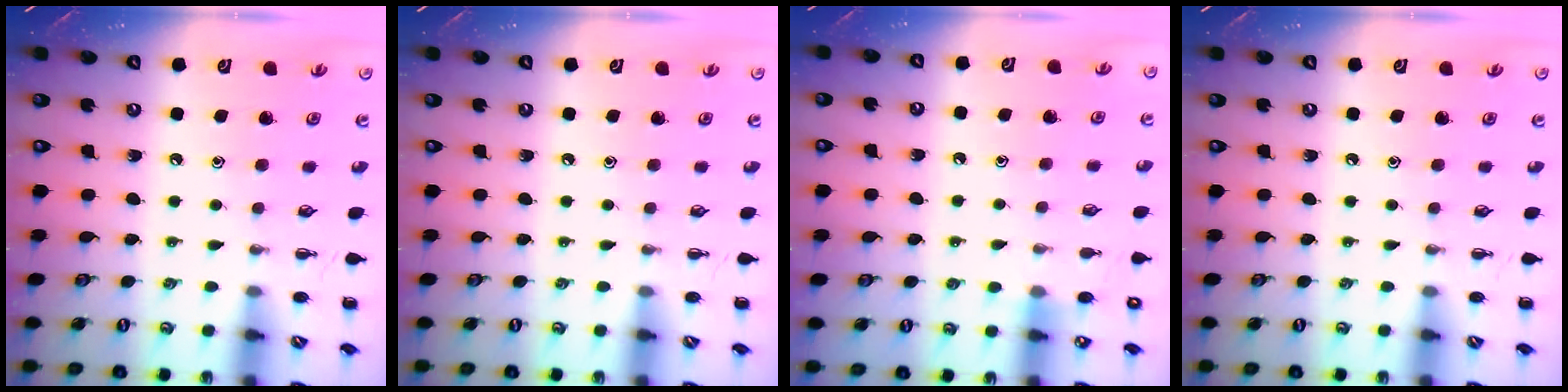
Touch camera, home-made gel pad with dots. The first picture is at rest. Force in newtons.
{"total": 0.0}
{"total": 6.4, "press": 6.2, "slide": 1.7}
{"total": 0.0}